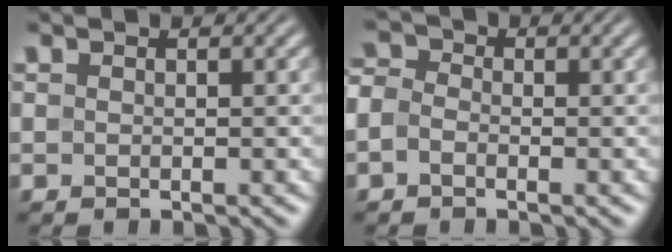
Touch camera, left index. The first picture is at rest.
{"total": 1.9, "force": [-0.7, 1.5, 1.1], "torque": [-0.022, 0.007, -0.024]}